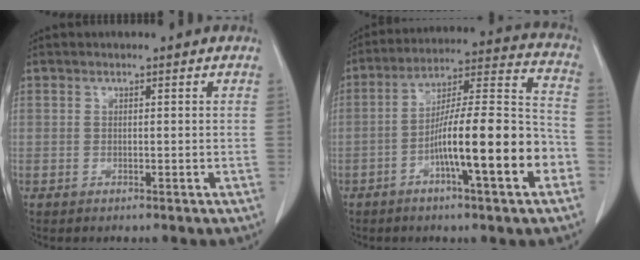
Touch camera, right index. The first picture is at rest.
{"total": 16.8, "force": [-6.0, 1.5, 15.6], "torque": [-0.250, 0.011, -0.097]}